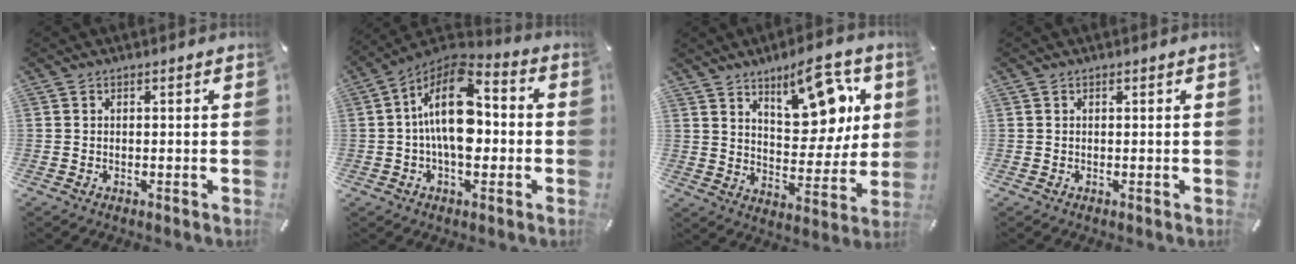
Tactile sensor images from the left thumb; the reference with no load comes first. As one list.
[{"total": 17.1, "force": [-0.1, 9.8, 14.1], "torque": [-0.250, -0.008, -0.005]}, {"total": 15.5, "force": [9.5, 7.8, 9.5], "torque": [-0.117, -0.059, 0.163]}, {"total": 0.0}]